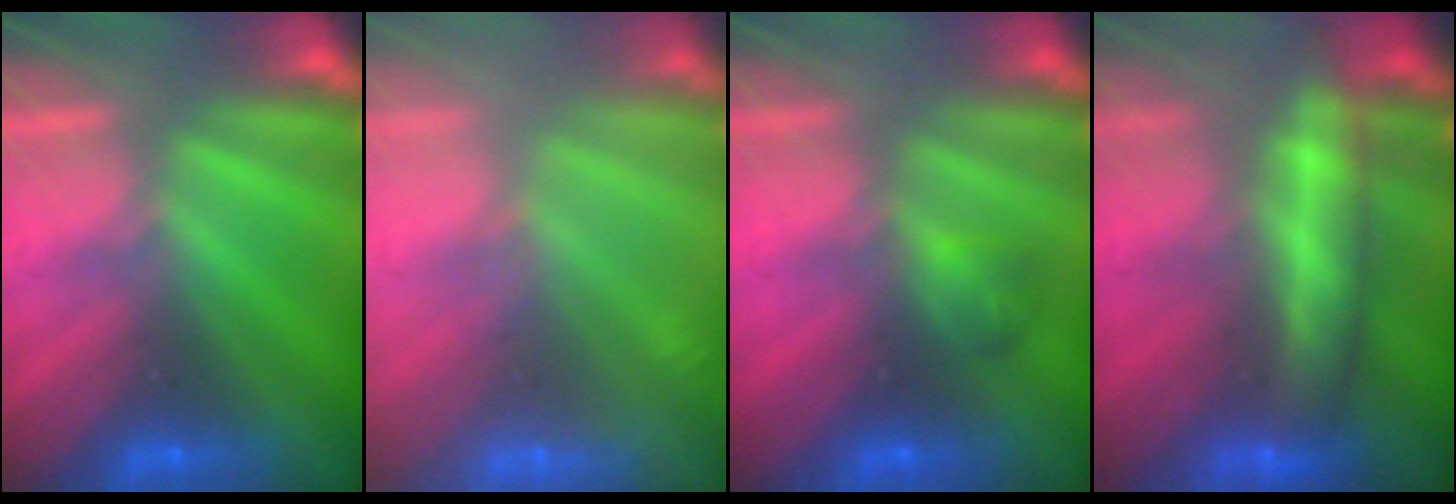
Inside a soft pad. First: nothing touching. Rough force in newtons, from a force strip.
{"total": 2.4}
{"total": 2.0}
{"total": 8.4}